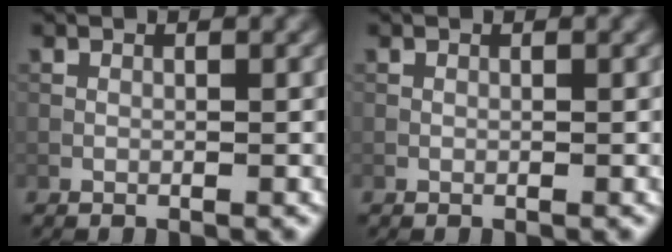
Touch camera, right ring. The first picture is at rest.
{"total": 0.0}